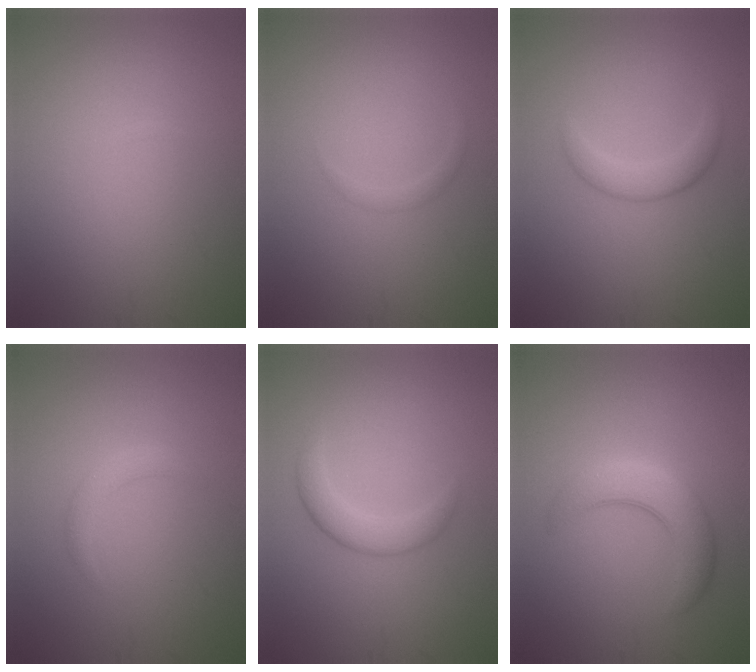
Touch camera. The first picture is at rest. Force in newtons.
{"total": 0.7, "press": 0.7, "slide": 0.1}
{"total": 2.2, "press": 2.2, "slide": 0.1}
{"total": 1.4, "press": 1.4, "slide": 0.1}
{"total": 2.5, "press": 2.5, "slide": 0.0}
{"total": 4.3, "press": 4.2, "slide": 0.2}